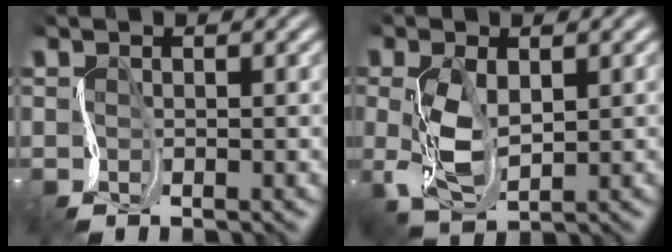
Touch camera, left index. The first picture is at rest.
{"total": 3.0, "force": [0.9, 1.6, 2.3], "torque": [-0.078, 0.007, 0.019]}